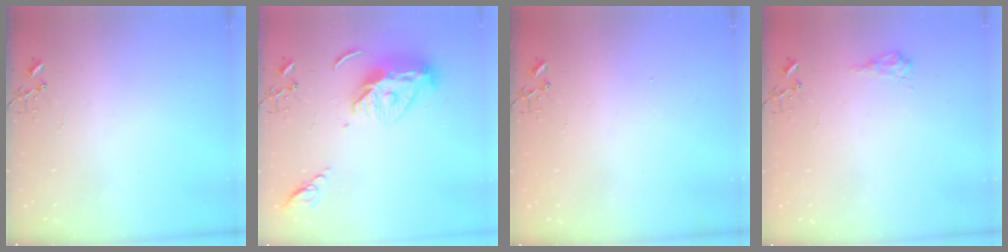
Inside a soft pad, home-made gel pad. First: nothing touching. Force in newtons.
{"total": 12.7, "press": 12.7, "slide": 0.9}
{"total": 1.1, "press": 1.1, "slide": 0.1}
{"total": 8.5, "press": 8.5, "slide": 0.8}